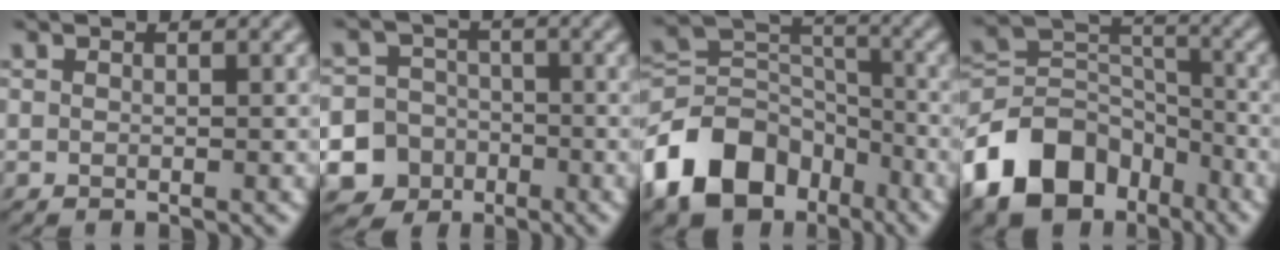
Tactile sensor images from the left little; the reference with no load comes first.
{"total": 11.1, "force": [-5.3, 9.7, 1.5], "torque": [-0.039, -0.035, -0.108]}
{"total": 11.5, "force": [-6.4, 7.7, 5.6], "torque": [-0.111, 0.011, -0.134]}
{"total": 11.3, "force": [-6.6, 7.4, 5.4], "torque": [-0.104, 0.010, -0.134]}